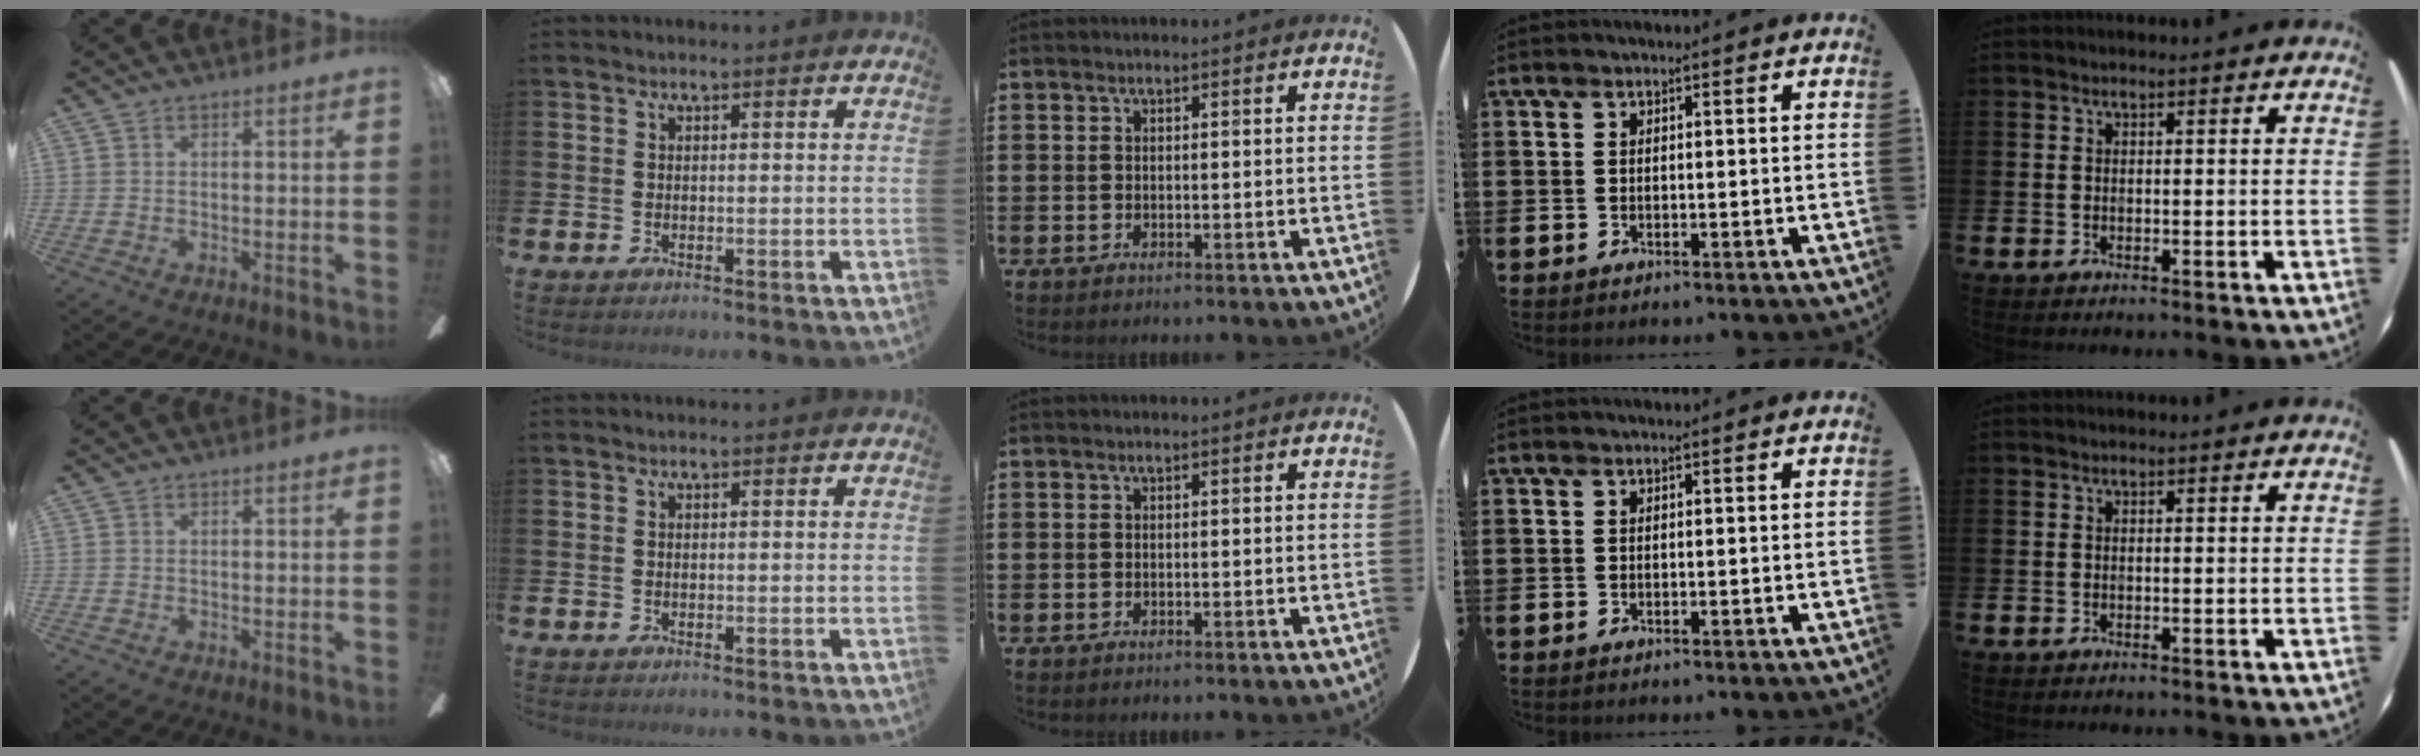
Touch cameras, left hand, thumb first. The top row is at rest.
{}